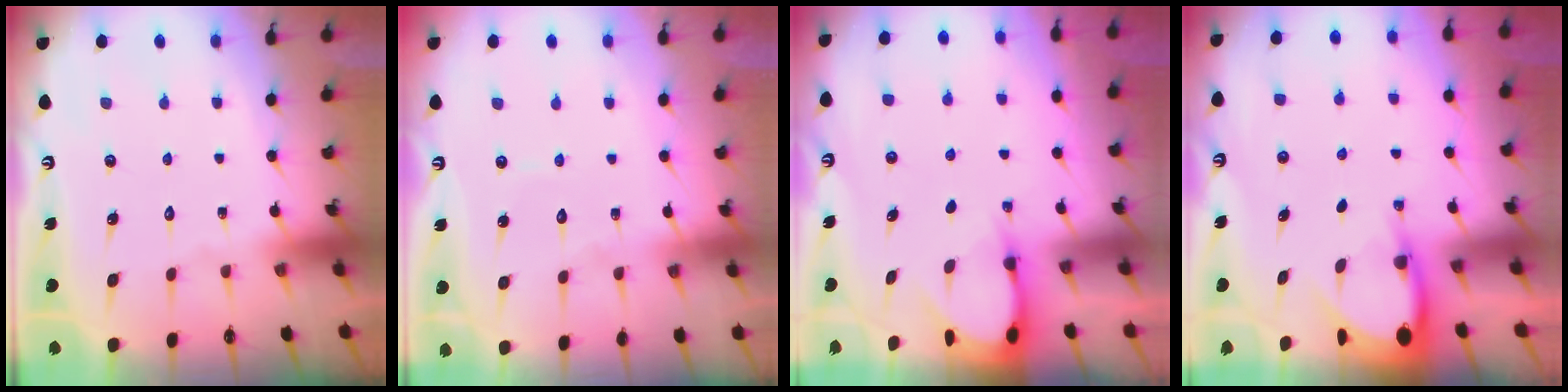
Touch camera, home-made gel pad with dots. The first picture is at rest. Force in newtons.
{"total": 4.3, "press": 4.3, "slide": 0.4}
{"total": 3.2, "press": 3.2, "slide": 0.3}
{"total": 3.9, "press": 3.9, "slide": 0.3}